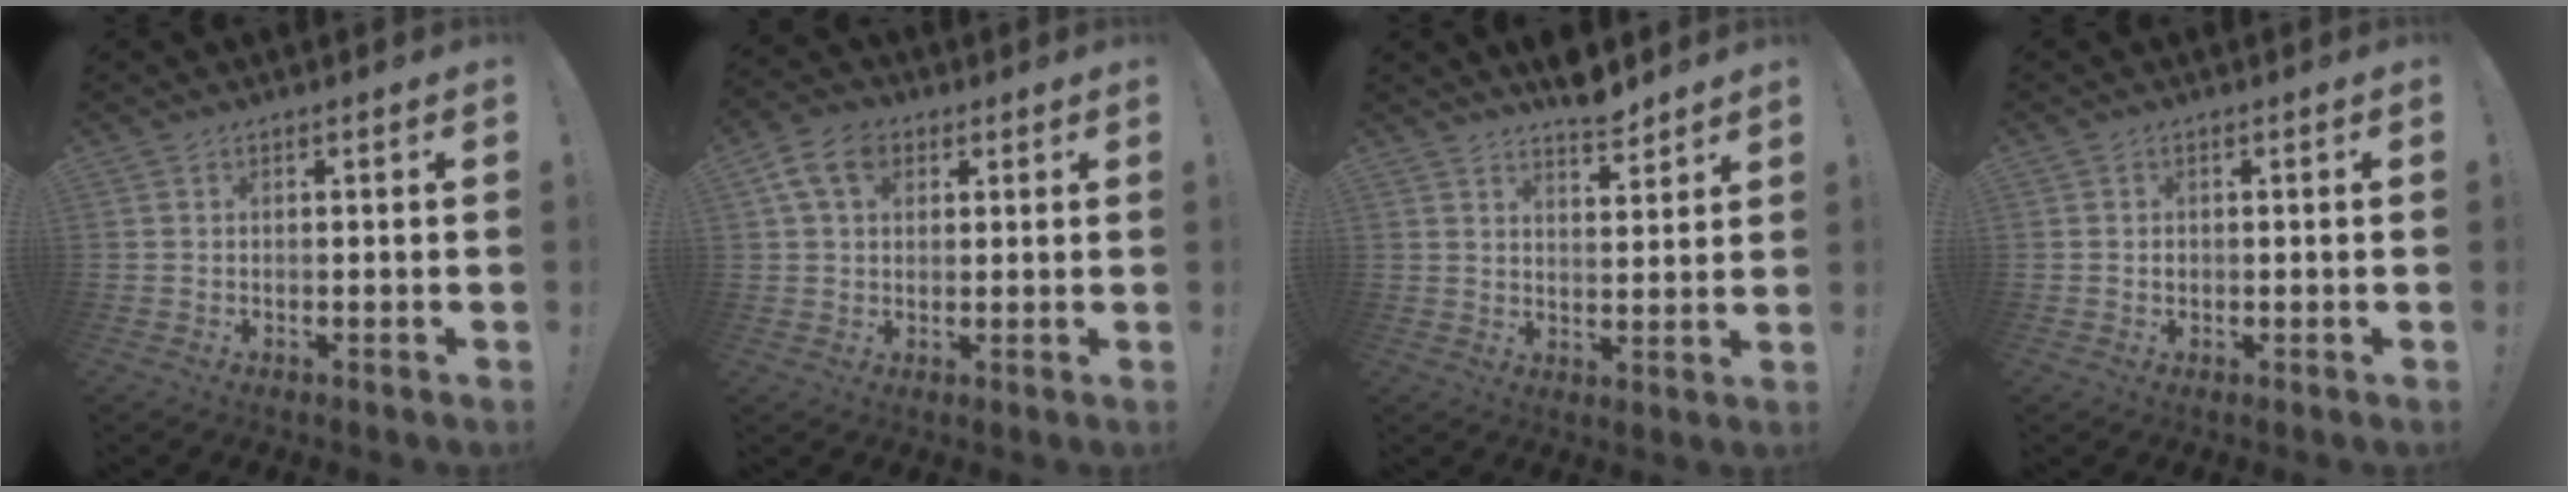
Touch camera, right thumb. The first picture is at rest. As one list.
[{"total": 9.7, "force": [4.0, 6.8, 5.6], "torque": [-0.103, 0.001, 0.075]}, {"total": 6.4, "force": [5.9, 1.1, 2.3], "torque": [-0.023, -0.047, 0.101]}, {"total": 0.8, "force": [-0.2, 0.8, 0.2], "torque": [-0.003, 0.003, -0.005]}]